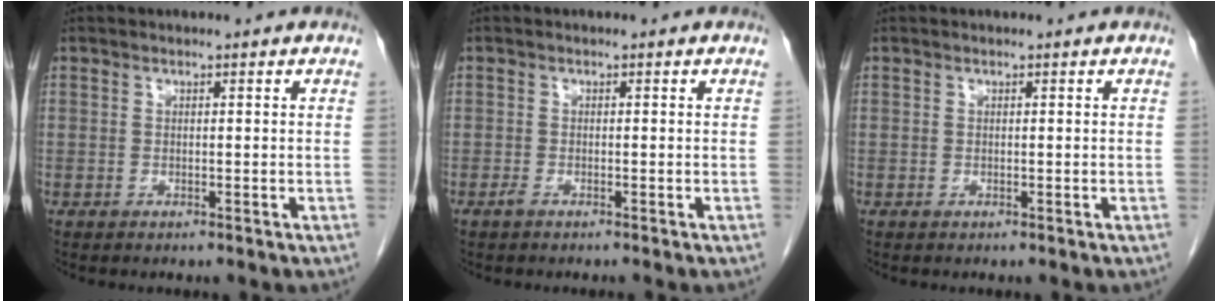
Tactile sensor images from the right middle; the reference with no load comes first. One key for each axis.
{"total": 0.7, "fx": -0.6, "fy": 0.0, "fz": 0.4, "tx": -0.011, "ty": 0.000, "tz": -0.012}
{"total": 0.0}